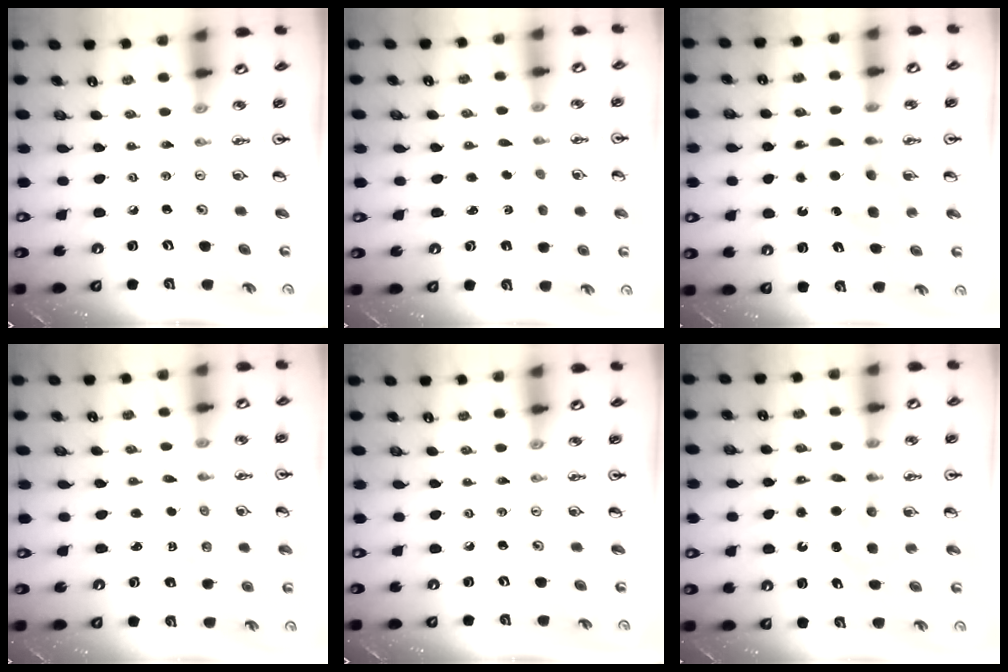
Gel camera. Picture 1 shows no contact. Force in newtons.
{"total": 1.8, "press": 1.7, "slide": 0.5}
{"total": 7.9, "press": 7.9, "slide": 0.7}
{"total": 1.8, "press": 1.6, "slide": 0.6}
{"total": 0.0}
{"total": 6.4, "press": 6.4, "slide": 0.2}